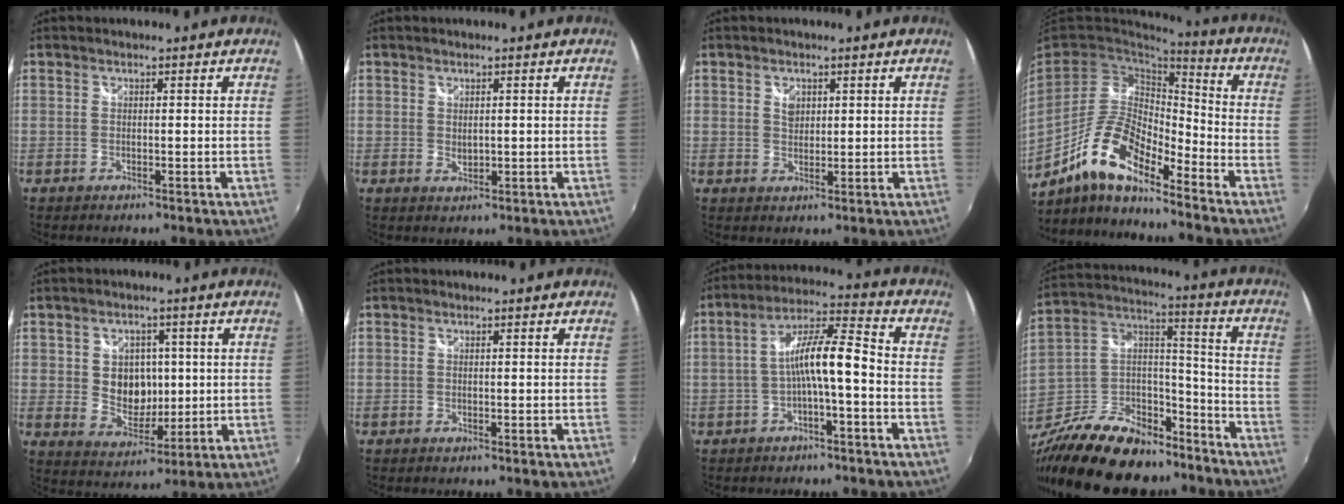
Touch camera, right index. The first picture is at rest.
{"total": 1.7, "force": [0.3, 1.2, 1.2], "torque": [-0.017, 0.000, 0.007]}
{"total": 2.6, "force": [1.0, 2.0, 1.4], "torque": [-0.018, 0.003, 0.017]}
{"total": 15.5, "force": [-9.5, 3.8, 11.7], "torque": [-0.215, 0.004, -0.186]}
{"total": 8.4, "force": [0.8, 7.0, 4.7], "torque": [-0.089, 0.003, 0.025]}
{"total": 0.0}
{"total": 8.8, "force": [-2.5, 1.4, 8.4], "torque": [-0.166, 0.021, -0.039]}
{"total": 25.0, "force": [-18.3, 12.4, 11.8], "torque": [-0.253, 0.044, -0.281]}